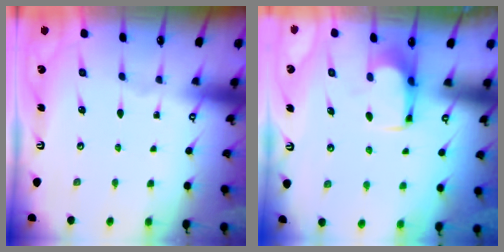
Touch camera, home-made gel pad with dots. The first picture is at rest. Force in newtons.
{"total": 1.9, "press": 1.9, "slide": 0.2}